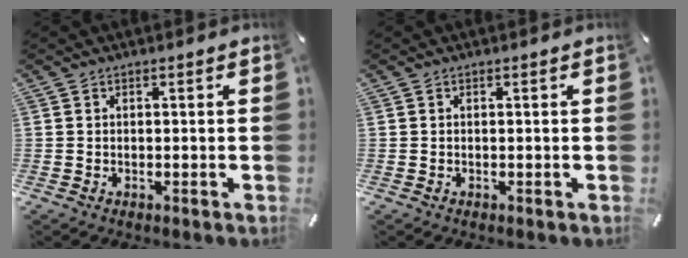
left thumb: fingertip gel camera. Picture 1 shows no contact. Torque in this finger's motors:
{"motor_torque": [0.00, 0.00, -0.05, 0.11, 0.00]}